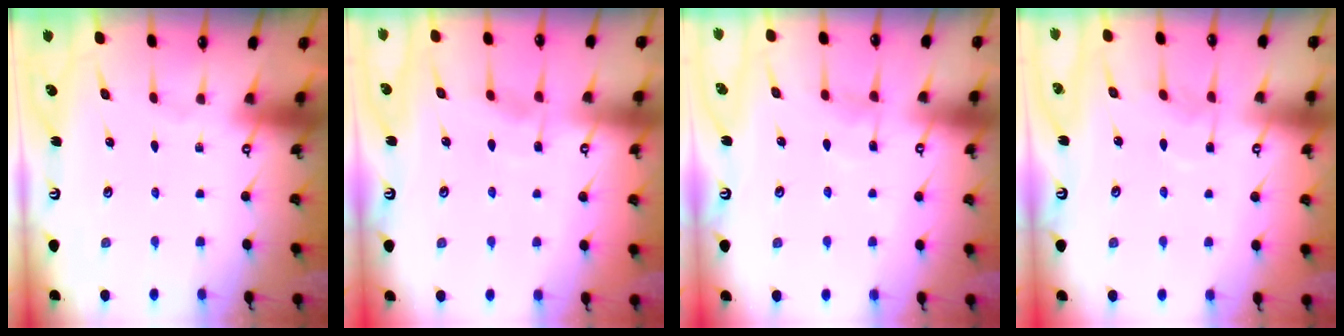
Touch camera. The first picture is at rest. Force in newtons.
{"total": 4.0, "press": 4.0, "slide": 0.6}
{"total": 7.0, "press": 7.0, "slide": 0.7}
{"total": 4.7, "press": 4.6, "slide": 0.8}